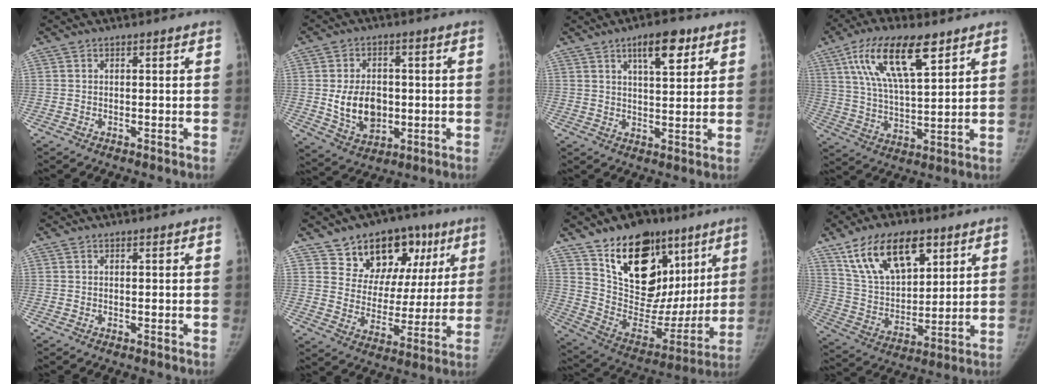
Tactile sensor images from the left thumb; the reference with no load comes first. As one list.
[{"total": 10.4, "force": [-0.5, 7.5, 7.1], "torque": [-0.093, -0.005, 0.003]}, {"total": 8.2, "force": [4.5, 3.1, 6.2], "torque": [-0.077, -0.021, 0.069]}, {"total": 16.2, "force": [8.4, 5.9, 12.5], "torque": [-0.210, -0.020, 0.157]}, {"total": 0.0}, {"total": 18.2, "force": [9.6, 11.9, 9.7], "torque": [-0.077, -0.017, 0.148]}, {"total": 26.7, "force": [14.1, 16.5, 15.5], "torque": [-0.185, -0.022, 0.244]}, {"total": 18.3, "force": [10.2, 9.6, 11.8], "torque": [-0.166, -0.033, 0.193]}]